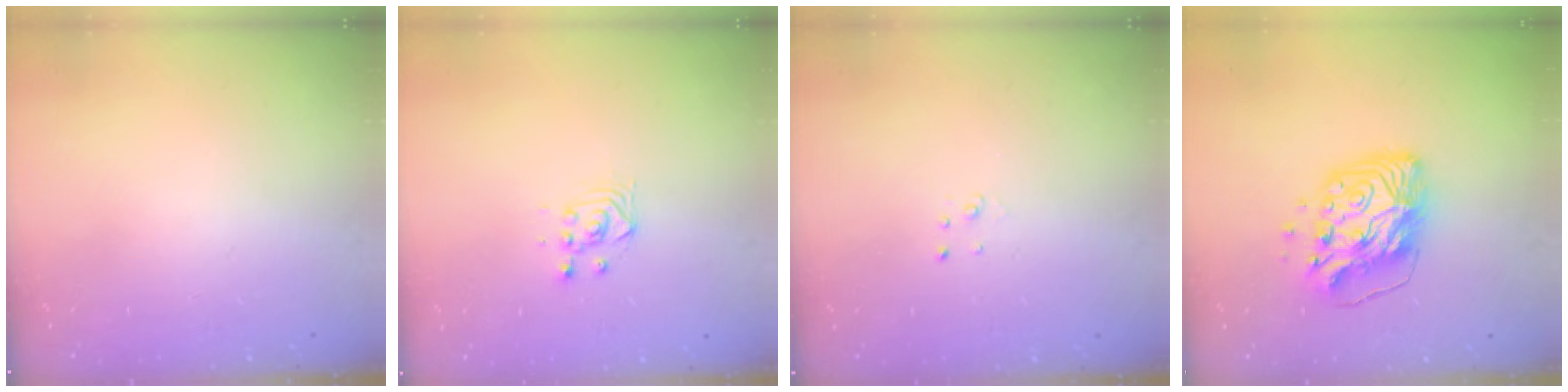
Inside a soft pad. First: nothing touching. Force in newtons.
{"total": 3.3, "press": 3.3, "slide": 0.3}
{"total": 2.0, "press": 2.0, "slide": 0.2}
{"total": 14.5, "press": 14.4, "slide": 1.8}